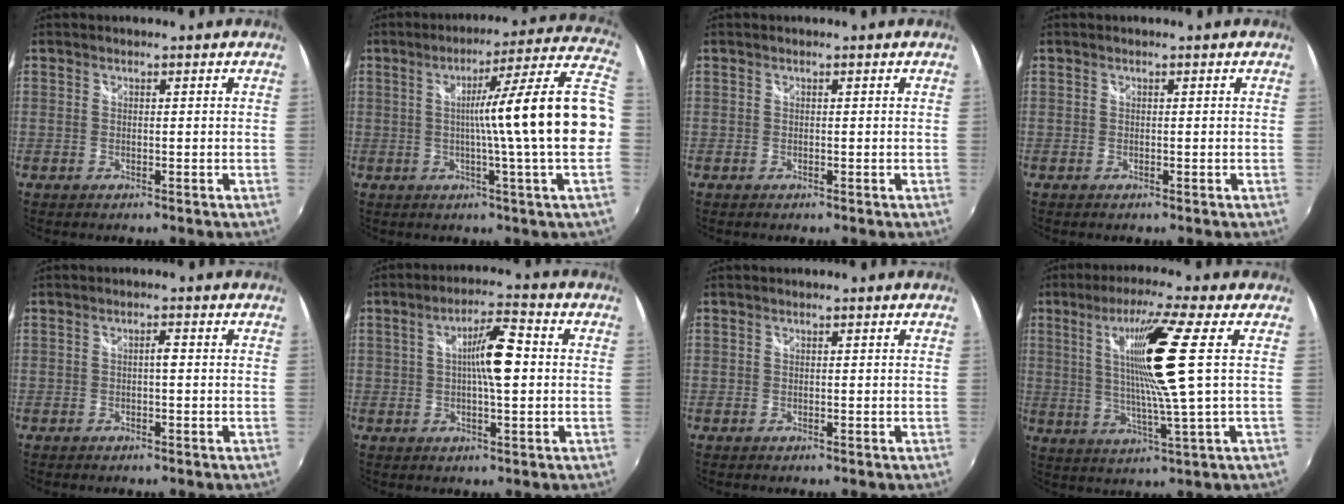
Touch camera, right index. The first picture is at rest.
{"total": 16.0, "force": [-0.1, -3.7, 15.6], "torque": [-0.179, 0.005, 0.001]}
{"total": 0.0}
{"total": 0.0}
{"total": 1.2, "force": [-0.2, 0.3, 1.2], "torque": [-0.019, 0.004, -0.004]}
{"total": 6.9, "force": [0.8, -0.2, 6.9], "torque": [-0.109, 0.002, 0.016]}
{"total": 0.0}
{"total": 13.0, "force": [3.5, -3.1, 12.1], "torque": [-0.209, -0.012, 0.066]}